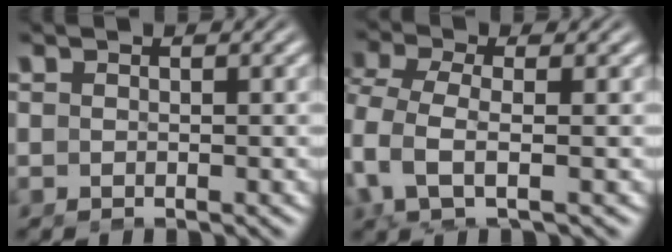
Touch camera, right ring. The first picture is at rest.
{"total": 4.7, "force": [0.0, 2.6, 3.8], "torque": [-0.113, -0.027, 0.015]}